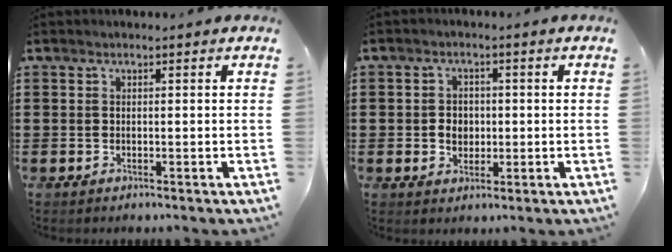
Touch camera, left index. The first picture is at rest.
{"total": 2.8, "force": [-0.4, 2.4, 1.4], "torque": [-0.027, 0.002, -0.013]}